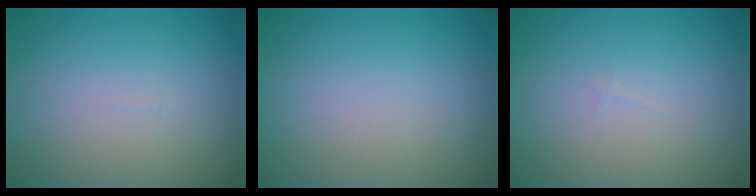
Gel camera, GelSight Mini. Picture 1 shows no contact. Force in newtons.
{"total": 0.0}
{"total": 0.0}